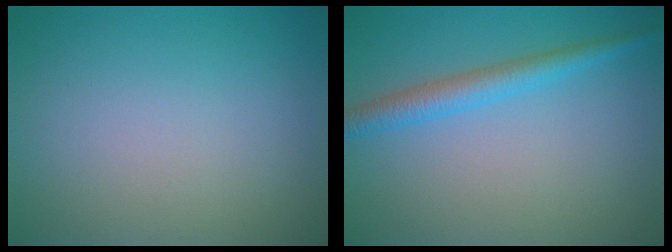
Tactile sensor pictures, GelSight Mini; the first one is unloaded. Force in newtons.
{"total": 2.8, "press": 2.8, "slide": 0.2}